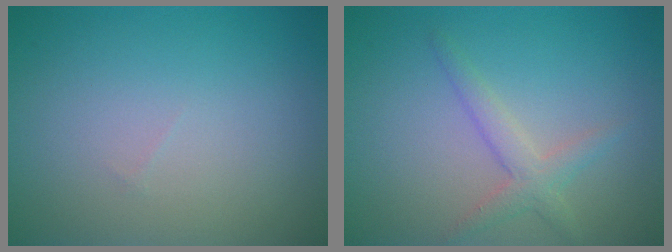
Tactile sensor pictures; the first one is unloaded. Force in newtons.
{"total": 2.3, "press": 2.3, "slide": 0.1}